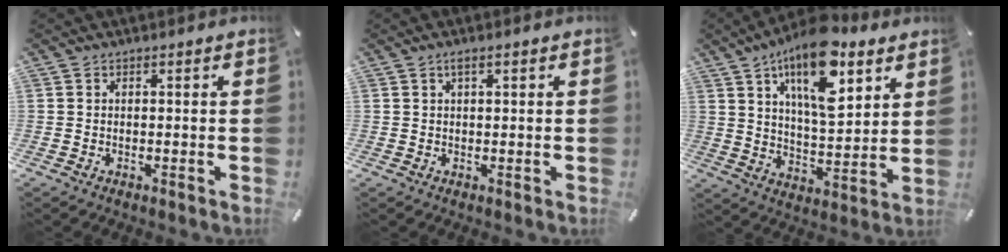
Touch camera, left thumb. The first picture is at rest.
{"total": 1.4, "force": [0.8, 0.4, 1.1], "torque": [-0.023, 0.003, 0.013]}
{"total": 17.4, "force": [10.3, 7.6, 11.8], "torque": [-0.192, -0.038, 0.172]}